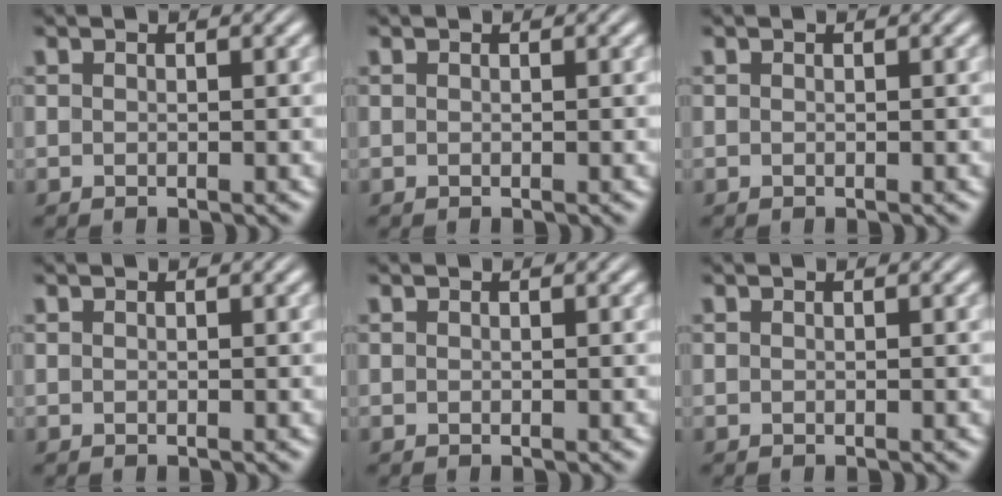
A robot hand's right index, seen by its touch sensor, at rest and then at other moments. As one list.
[{"total": 0.0}, {"total": 0.0}, {"total": 0.0}, {"total": 0.0}, {"total": 0.0}]